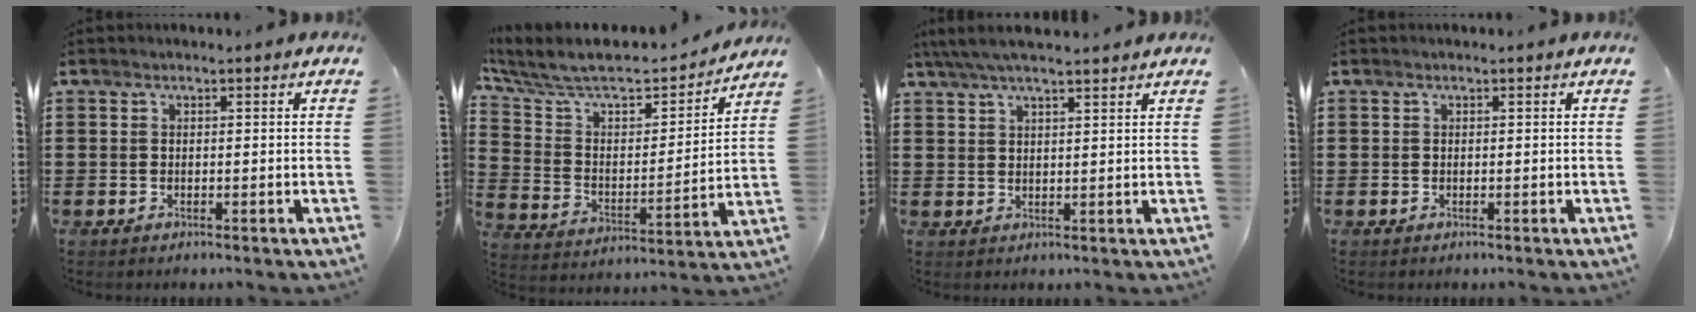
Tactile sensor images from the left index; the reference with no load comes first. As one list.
[{"total": 7.9, "force": [6.9, 2.5, 3.1], "torque": [-0.094, -0.050, 0.115]}, {"total": 4.6, "force": [3.8, 0.6, 2.6], "torque": [-0.060, -0.001, 0.069]}, {"total": 0.0}]